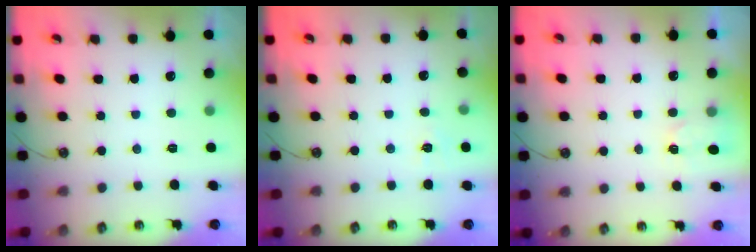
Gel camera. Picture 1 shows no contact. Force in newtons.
{"total": 4.0, "press": 3.9, "slide": 0.4}
{"total": 2.6, "press": 2.5, "slide": 0.4}